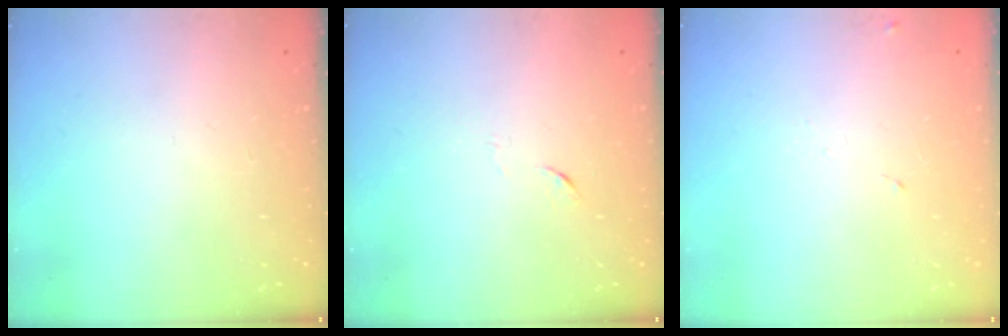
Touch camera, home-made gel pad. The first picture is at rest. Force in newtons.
{"total": 4.0, "press": 4.0, "slide": 0.6}
{"total": 4.3, "press": 4.3, "slide": 0.7}